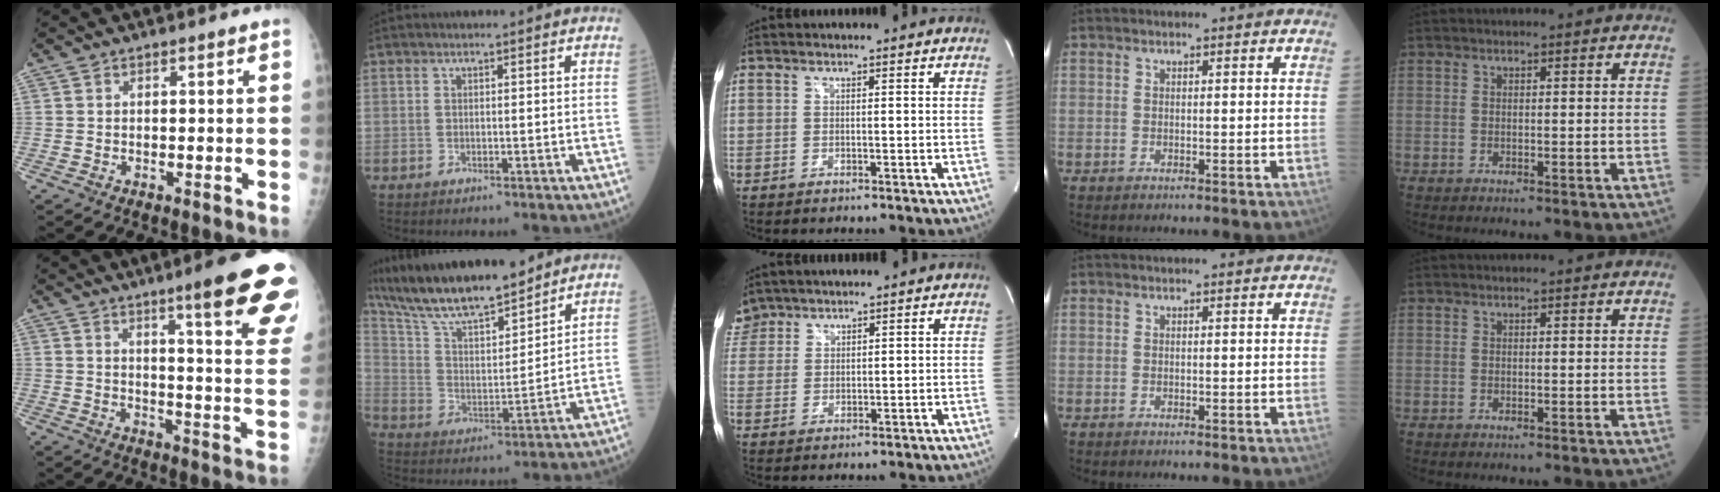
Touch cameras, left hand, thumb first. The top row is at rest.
{"thumb": {"total": 19.8, "force": [12.3, 2.4, 15.3], "torque": [-0.170, -0.056, 0.149]}, "index": {"total": 16.7, "force": [14.5, 2.4, 7.7], "torque": [-0.146, 0.007, 0.267]}, "middle": {"total": 4.9, "force": [4.3, 2.4, 0.0], "torque": [-0.001, 0.015, 0.090]}}